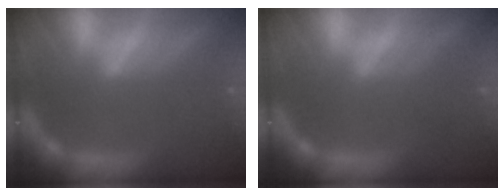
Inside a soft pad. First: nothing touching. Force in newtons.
{"total": 2.0}